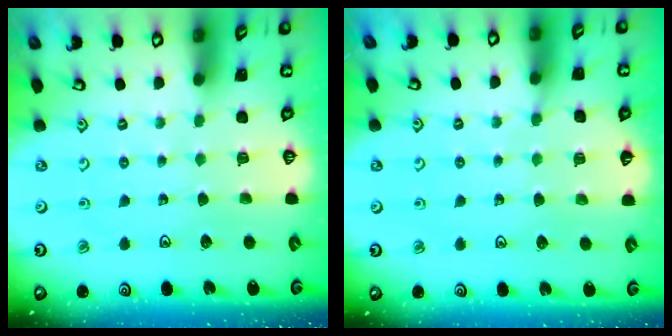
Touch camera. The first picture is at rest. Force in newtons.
{"total": 6.0, "press": 5.9, "slide": 1.3}